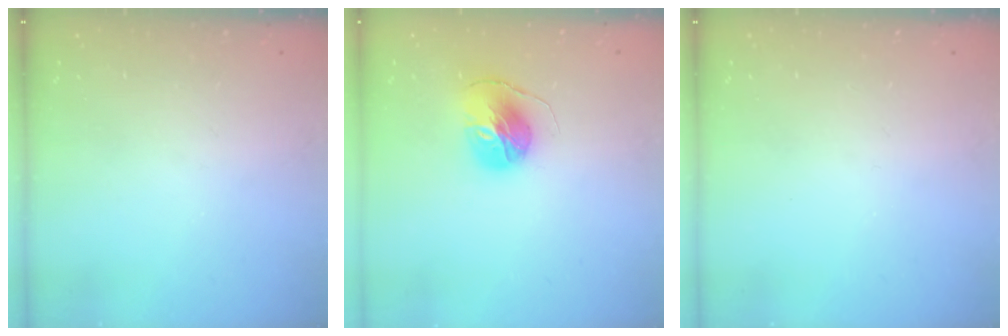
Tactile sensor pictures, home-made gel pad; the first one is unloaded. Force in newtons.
{"total": 10.1, "press": 10.1, "slide": 0.2}
{"total": 0.0}